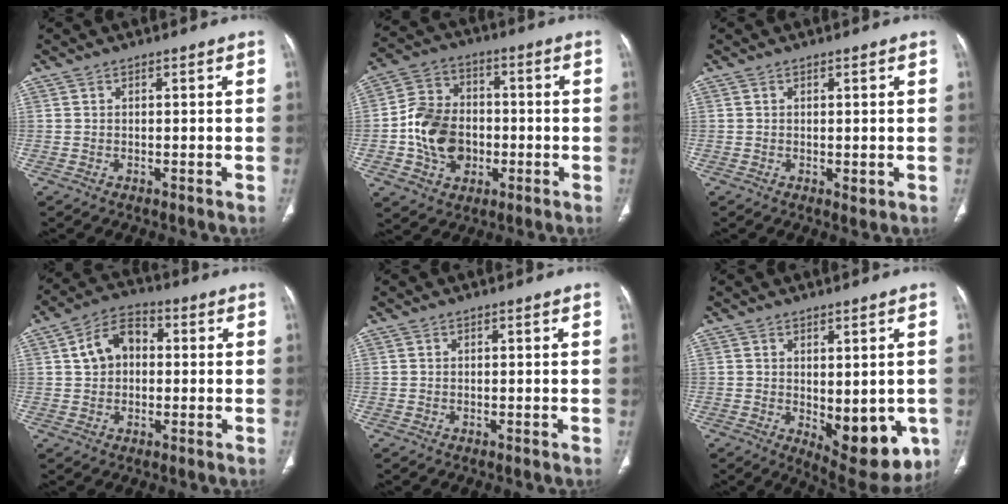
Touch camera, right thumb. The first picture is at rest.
{"total": 13.5, "force": [-2.2, 10.6, 8.0], "torque": [-0.118, 0.023, -0.042]}
{"total": 1.1, "force": [-0.1, 0.5, 0.9], "torque": [-0.012, -0.005, 0.000]}
{"total": 8.2, "force": [1.2, 6.0, 5.5], "torque": [-0.080, 0.021, 0.010]}
{"total": 0.0}
{"total": 12.8, "force": [-2.6, 5.9, 11.1], "torque": [-0.108, -0.020, -0.014]}